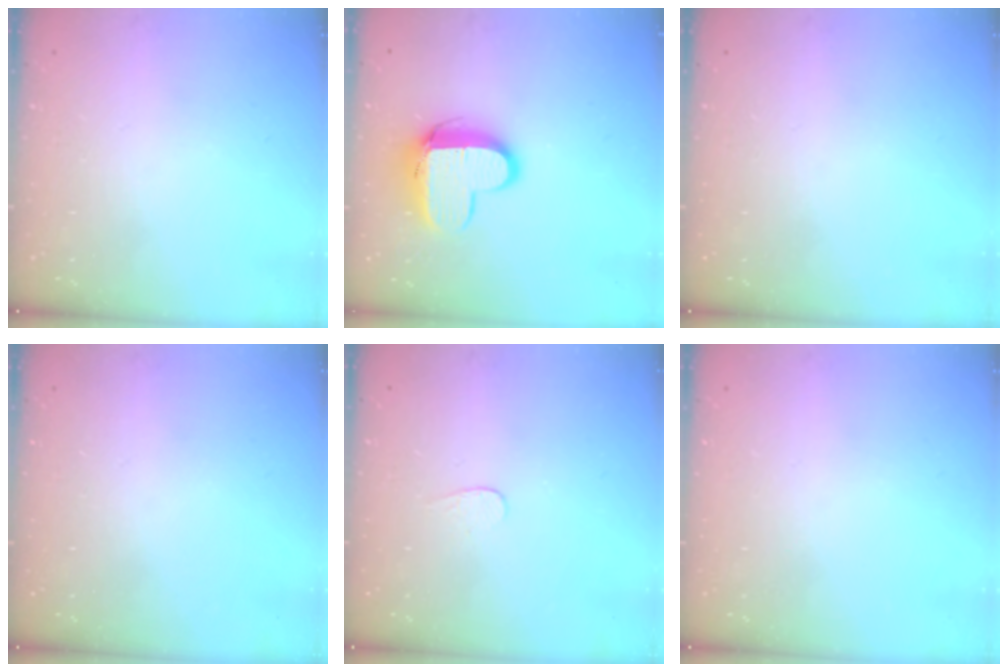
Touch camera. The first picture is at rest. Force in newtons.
{"total": 11.2, "press": 11.2, "slide": 1.1}
{"total": 0.0}
{"total": 0.0}
{"total": 3.1, "press": 3.0, "slide": 0.3}
{"total": 0.0}